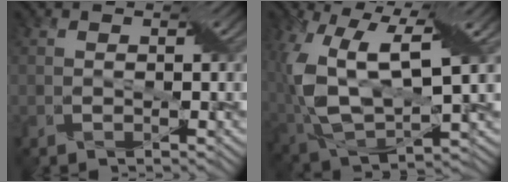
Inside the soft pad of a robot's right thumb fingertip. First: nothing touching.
{"total": 13.7, "force": [2.8, 7.3, 11.3], "torque": [-0.256, -0.012, 0.062]}